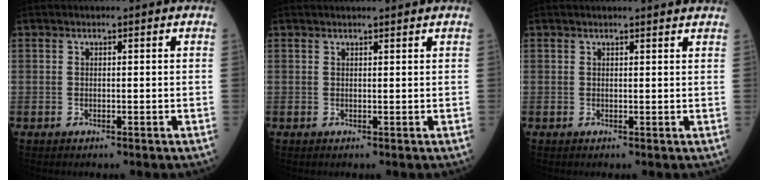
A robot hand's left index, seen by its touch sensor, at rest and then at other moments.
{"total": 2.3, "force": [2.2, 0.0, 0.7], "torque": [-0.006, 0.013, 0.029]}
{"total": 1.8, "force": [1.8, -0.3, 0.1], "torque": [0.000, 0.002, 0.006]}